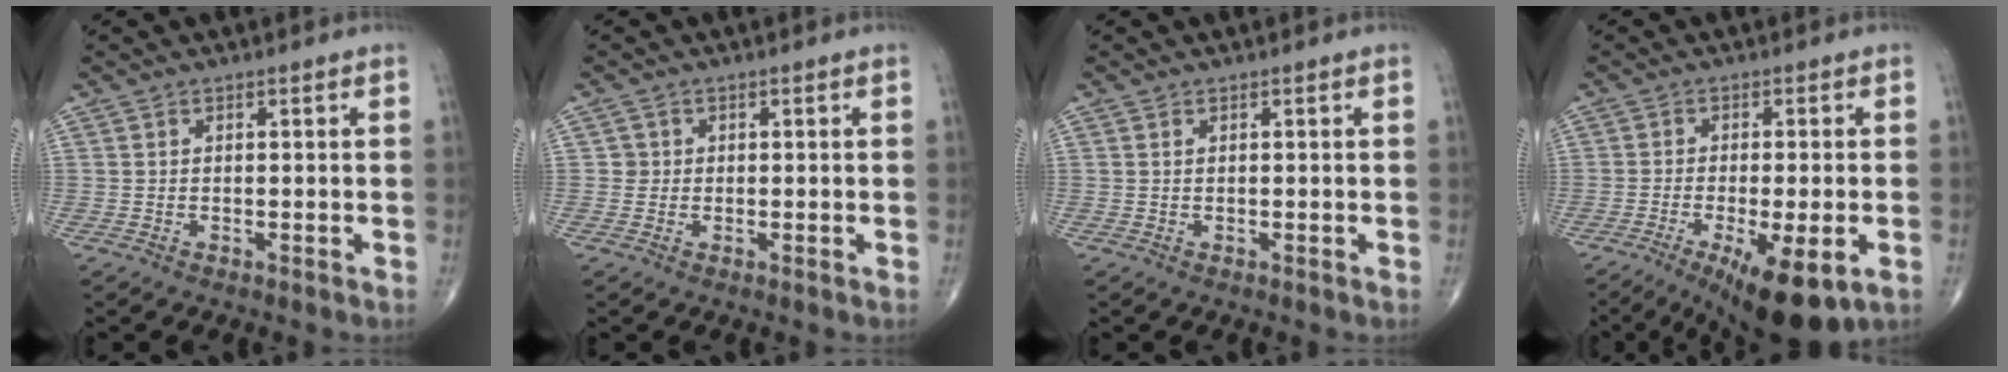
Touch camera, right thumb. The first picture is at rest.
{"total": 1.3, "force": [0.0, 1.2, -0.1], "torque": [0.011, 0.004, -0.002]}
{"total": 0.0}
{"total": 13.0, "force": [-5.8, 3.9, 11.0], "torque": [-0.159, -0.009, -0.079]}